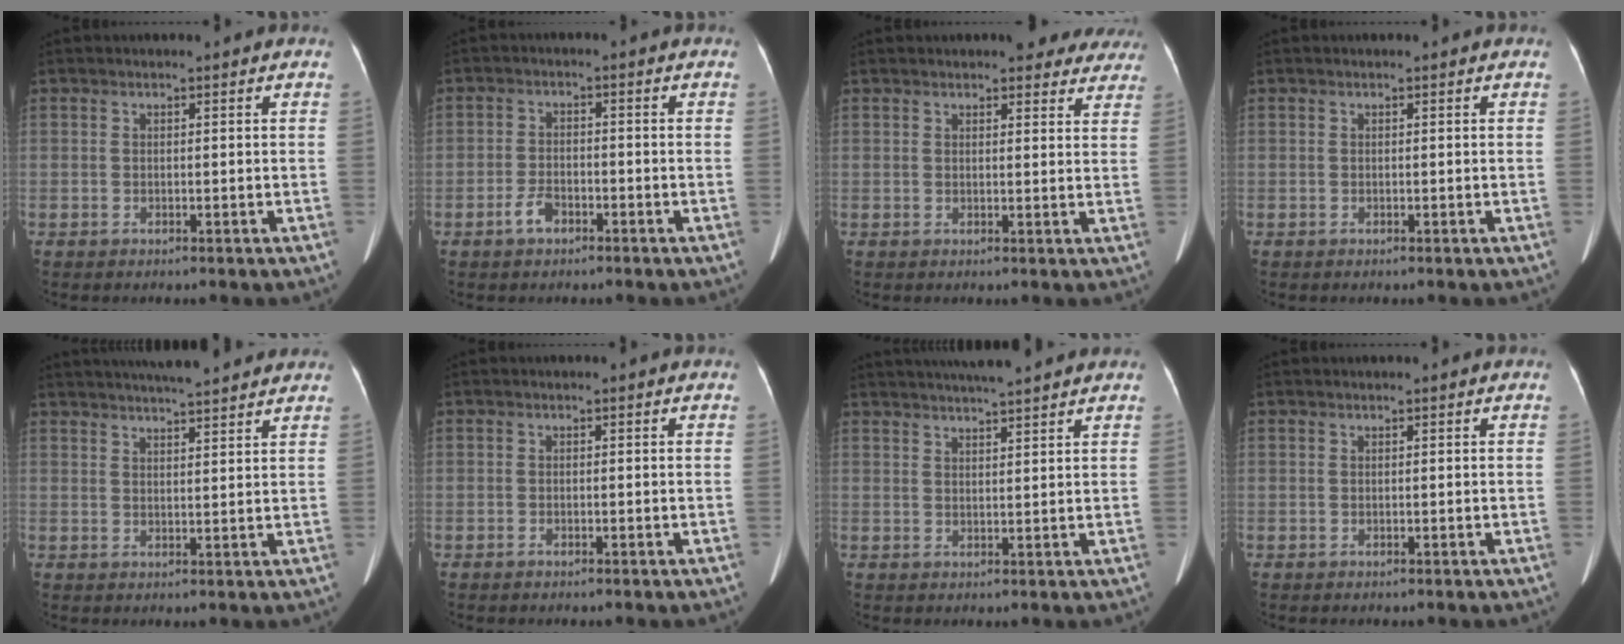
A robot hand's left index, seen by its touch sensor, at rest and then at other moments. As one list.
[{"total": 3.3, "force": [-2.1, 1.6, 1.9], "torque": [-0.043, 0.002, -0.037]}, {"total": 8.4, "force": [7.5, 2.9, 2.6], "torque": [-0.004, -0.001, 0.071]}, {"total": 0.0}, {"total": 12.3, "force": [11.0, 1.2, 5.4], "torque": [-0.085, 0.023, 0.146]}, {"total": 0.6, "force": [-0.5, 0.2, 0.2], "torque": [-0.009, -0.001, -0.006]}, {"total": 9.1, "force": [8.1, 0.1, 4.1], "torque": [-0.068, 0.024, 0.110]}, {"total": 0.0}]